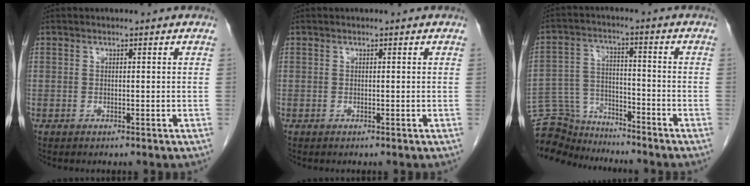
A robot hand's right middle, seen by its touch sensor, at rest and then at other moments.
{"total": 0.0}
{"total": 11.0, "force": [-10.7, 2.4, 0.4], "torque": [-0.014, 0.026, -0.192]}